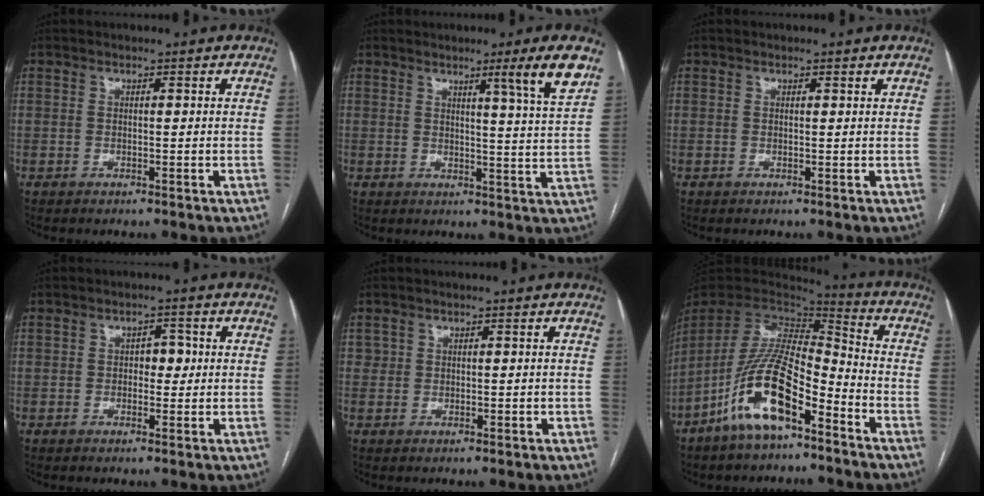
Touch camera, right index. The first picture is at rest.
{"total": 6.9, "force": [3.9, -1.8, 5.3], "torque": [-0.080, -0.020, 0.054]}
{"total": 0.6, "force": [0.6, 0.0, 0.2], "torque": [-0.010, -0.002, 0.003]}
{"total": 2.7, "force": [0.2, 1.7, 2.1], "torque": [-0.025, 0.010, 0.001]}
{"total": 1.2, "force": [0.3, 1.1, 0.2], "torque": [0.001, 0.010, 0.007]}
{"total": 14.6, "force": [-8.1, 4.5, 11.2], "torque": [-0.226, -0.001, -0.149]}